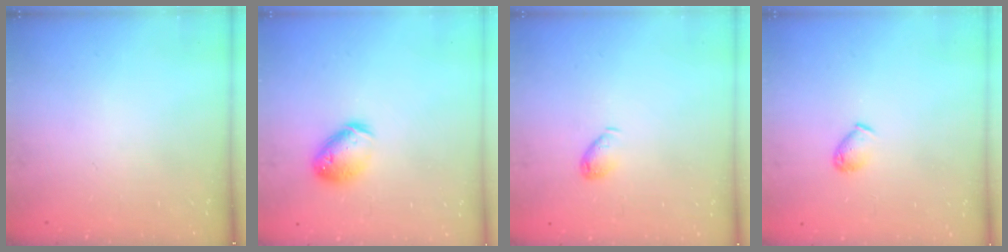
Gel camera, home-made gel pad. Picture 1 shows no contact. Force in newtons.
{"total": 11.4, "press": 11.2, "slide": 2.0}
{"total": 4.9, "press": 4.9, "slide": 0.4}
{"total": 4.7, "press": 4.6, "slide": 0.9}